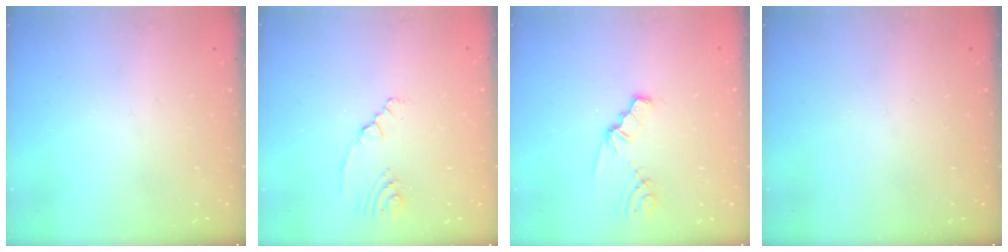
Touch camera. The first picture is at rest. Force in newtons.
{"total": 2.5, "press": 2.2, "slide": 1.1}
{"total": 1.6, "press": 1.6, "slide": 0.3}
{"total": 0.0}